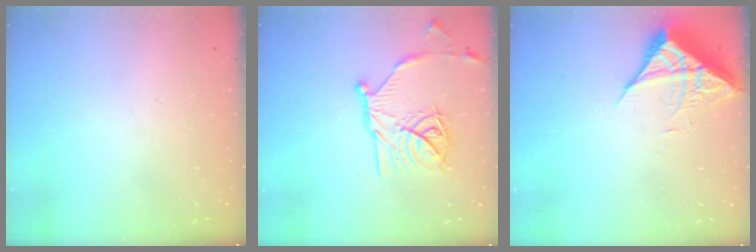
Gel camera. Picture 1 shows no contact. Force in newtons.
{"total": 17.6, "press": 17.6, "slide": 1.4}
{"total": 7.3, "press": 7.2, "slide": 0.3}